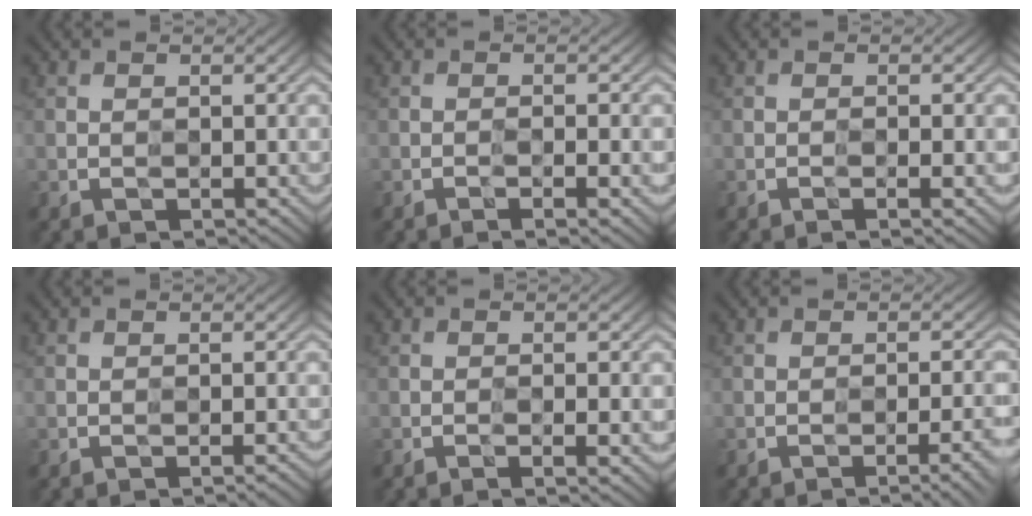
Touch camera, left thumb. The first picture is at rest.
{"total": 2.6, "force": [-1.1, 0.3, 2.3], "torque": [-0.040, 0.001, -0.020]}
{"total": 1.9, "force": [-0.6, 0.2, 1.8], "torque": [-0.031, -0.001, -0.011]}
{"total": 0.9, "force": [-0.6, 0.1, 0.7], "torque": [-0.006, 0.003, -0.014]}
{"total": 2.2, "force": [-0.7, 0.2, 2.1], "torque": [-0.035, 0.001, -0.014]}
{"total": 4.3, "force": [-2.2, 0.8, 3.7], "torque": [-0.048, 0.007, -0.032]}